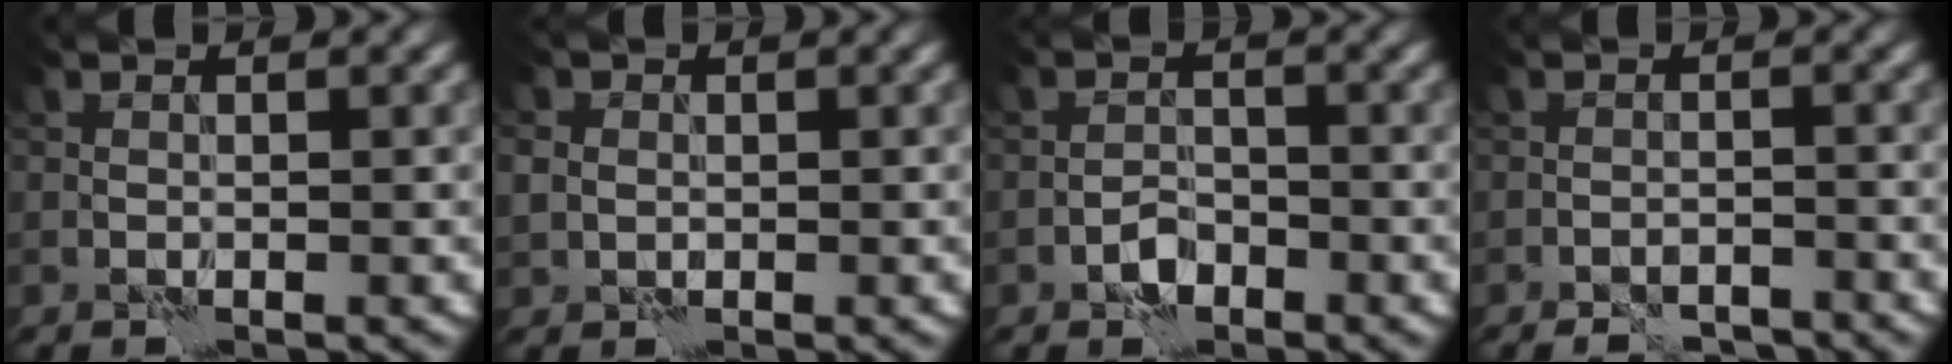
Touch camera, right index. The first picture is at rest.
{"total": 1.8, "force": [0.1, 1.7, 0.6], "torque": [-0.015, 0.002, 0.001]}
{"total": 2.0, "force": [-1.3, 1.2, 1.0], "torque": [-0.014, 0.007, -0.026]}
{"total": 3.1, "force": [-2.8, 0.9, 1.1], "torque": [-0.015, 0.006, -0.041]}